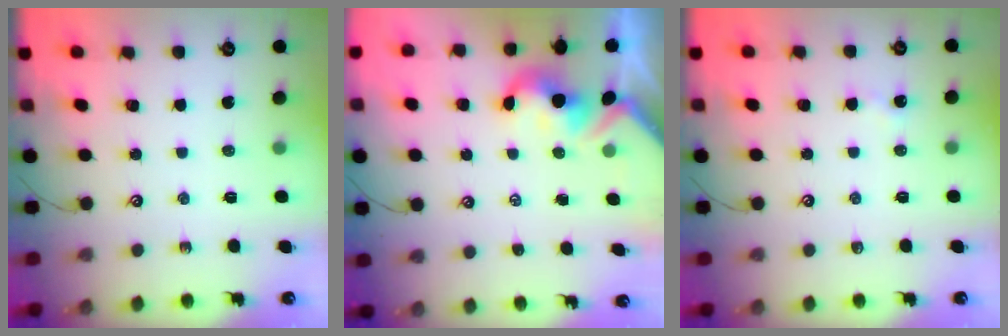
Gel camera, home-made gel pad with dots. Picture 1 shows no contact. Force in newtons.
{"total": 2.6, "press": 2.6, "slide": 0.5}
{"total": 1.1, "press": 1.0, "slide": 0.2}